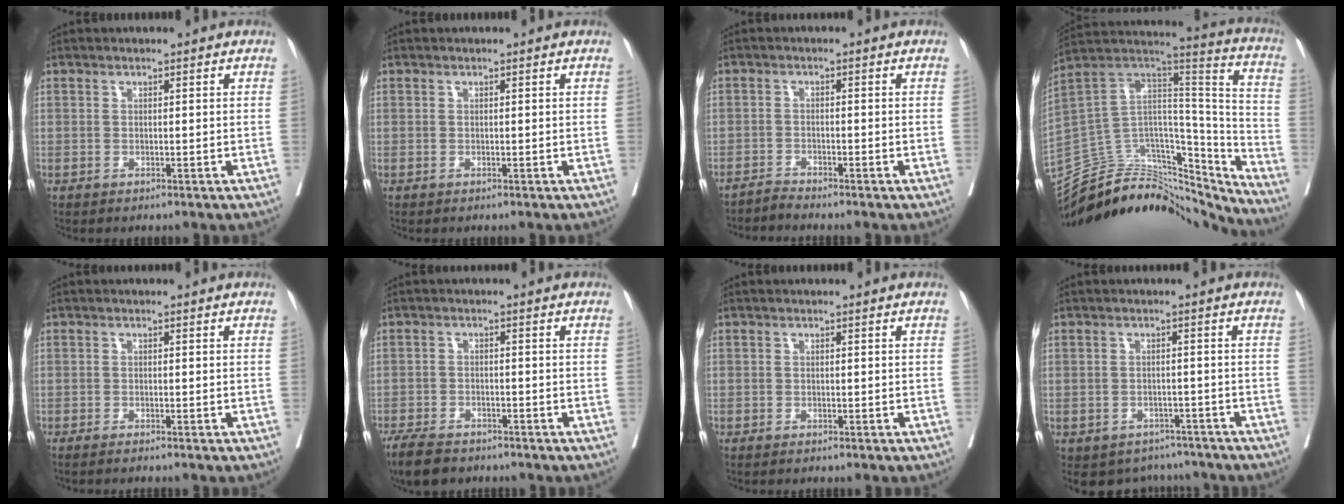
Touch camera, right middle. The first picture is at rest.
{"total": 0.0}
{"total": 1.8, "force": [-1.6, -0.5, -0.4], "torque": [0.011, -0.009, -0.033]}
{"total": 30.1, "force": [-27.1, 8.6, 9.7], "torque": [-0.147, 0.033, -0.412]}
{"total": 3.6, "force": [-3.1, -0.3, 1.8], "torque": [-0.020, -0.002, -0.042]}
{"total": 6.7, "force": [-5.5, 2.3, 2.9], "torque": [-0.052, -0.011, -0.092]}
{"total": 0.8, "force": [-0.7, 0.2, 0.1], "torque": [-0.005, 0.000, -0.012]}
{"total": 7.5, "force": [-6.4, 3.8, 0.3], "torque": [0.010, 0.017, -0.078]}